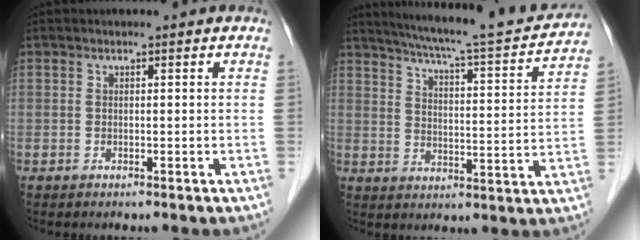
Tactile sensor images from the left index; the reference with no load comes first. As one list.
[{"total": 19.4, "force": [17.6, 1.2, 8.1], "torque": [-0.127, -0.019, 0.235]}]